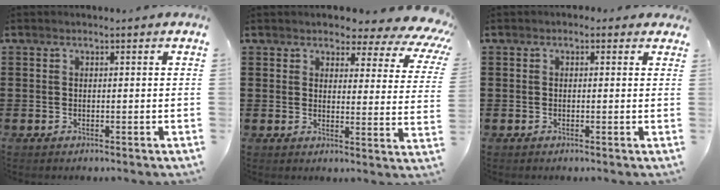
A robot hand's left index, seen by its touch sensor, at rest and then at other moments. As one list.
[{"total": 3.7, "force": [3.3, 1.1, 1.4], "torque": [-0.041, -0.022, 0.050]}, {"total": 1.9, "force": [1.5, 1.1, 0.2], "torque": [-0.001, 0.003, 0.027]}]